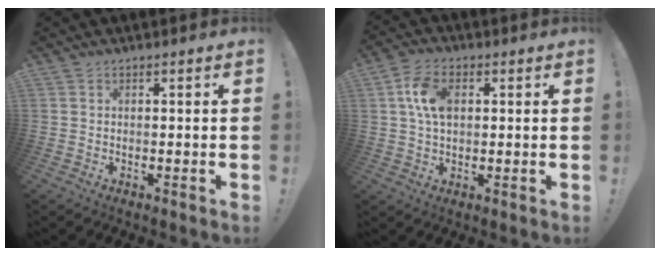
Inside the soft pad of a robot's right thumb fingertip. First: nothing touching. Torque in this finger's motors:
{"motor_torque": [-0.13, 0.29, 0.90, -0.05, -0.01]}